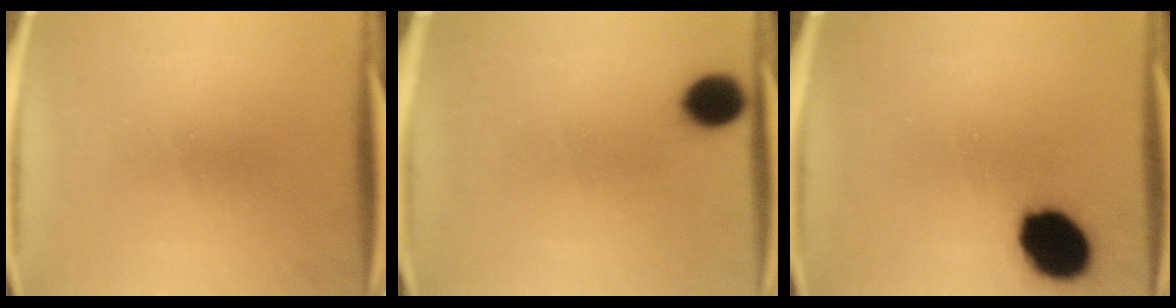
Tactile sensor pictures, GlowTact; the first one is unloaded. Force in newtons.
{"total": 6.3}
{"total": 14.4}